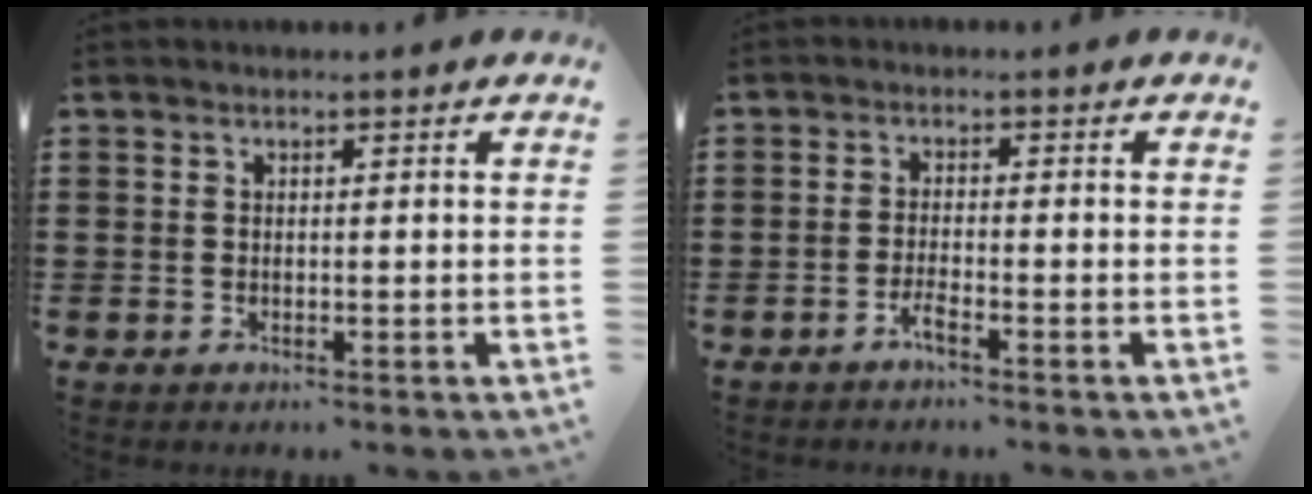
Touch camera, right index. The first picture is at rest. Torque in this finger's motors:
{"motor_torque": [2.14, 0.00, 0.06, -0.03]}